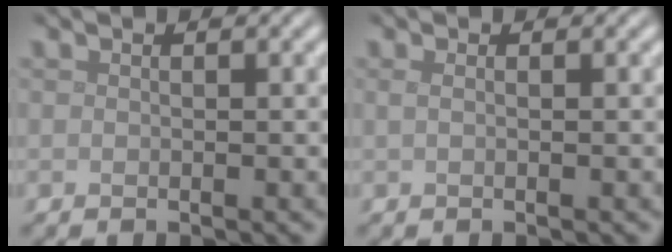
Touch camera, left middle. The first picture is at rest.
{"total": 0.7, "force": [0.1, 0.3, 0.6], "torque": [-0.010, -0.003, -0.001]}